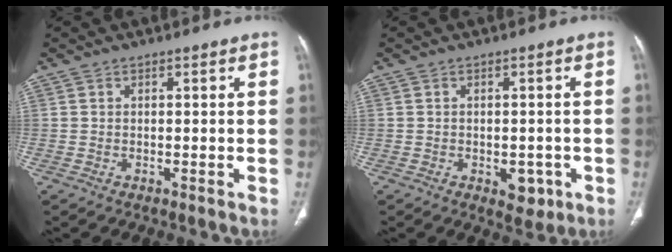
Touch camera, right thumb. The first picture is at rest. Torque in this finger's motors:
{"motor_torque": [2.60, 2.41, 0.35, -0.24, -0.02]}